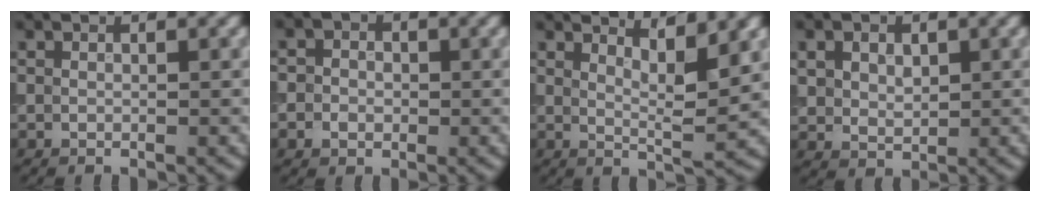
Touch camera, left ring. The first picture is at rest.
{"total": 3.7, "force": [0.1, 3.3, 1.5], "torque": [-0.001, 0.020, -0.028]}
{"total": 4.2, "force": [3.0, 0.6, 2.9], "torque": [-0.041, -0.003, 0.046]}
{"total": 2.9, "force": [1.0, 2.2, 1.5], "torque": [-0.035, 0.001, 0.014]}